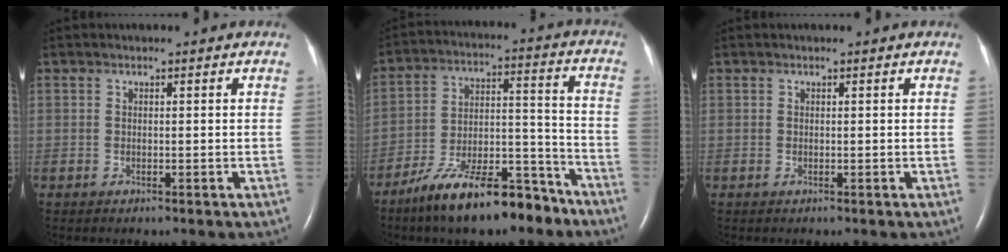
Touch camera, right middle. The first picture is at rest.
{"total": 16.2, "force": [-12.2, 4.8, 9.5], "torque": [-0.159, 0.023, -0.205]}
{"total": 0.0}